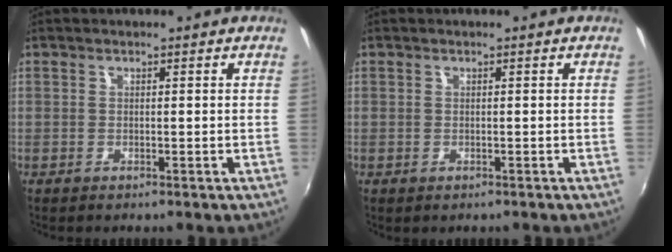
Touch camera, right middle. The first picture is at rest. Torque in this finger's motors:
{"motor_torque": [0.72, -0.85, 0.11, 0.08]}